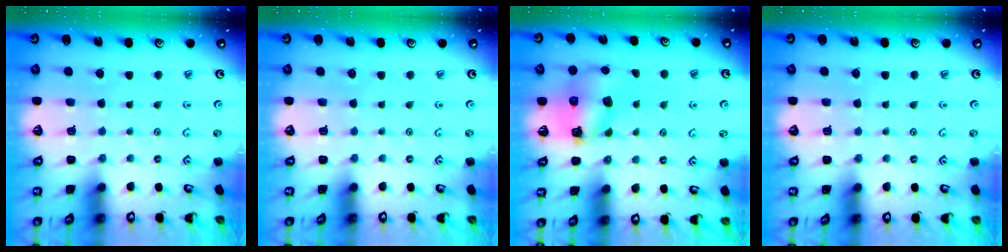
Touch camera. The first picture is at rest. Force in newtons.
{"total": 0.0}
{"total": 8.8, "press": 8.8, "slide": 1.2}
{"total": 0.0}